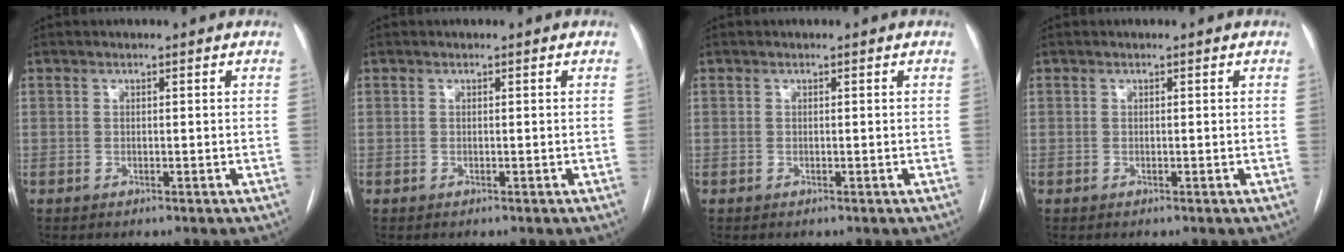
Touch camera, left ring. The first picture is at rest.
{"total": 0.0}
{"total": 0.0}
{"total": 0.0}